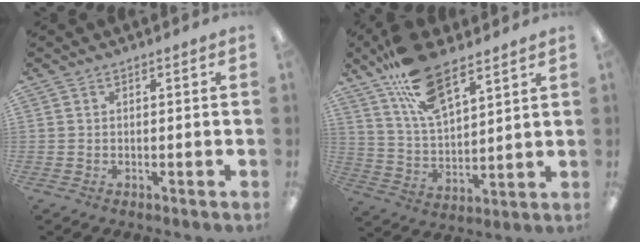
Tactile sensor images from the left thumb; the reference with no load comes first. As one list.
[{"total": 16.0, "force": [11.0, 6.4, 9.6], "torque": [-0.186, -0.041, 0.198]}]